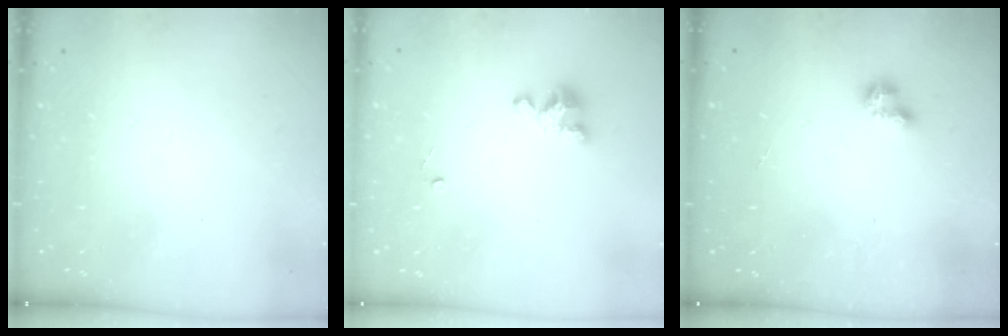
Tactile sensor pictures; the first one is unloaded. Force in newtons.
{"total": 3.5, "press": 3.5, "slide": 0.2}
{"total": 1.0, "press": 1.0, "slide": 0.1}